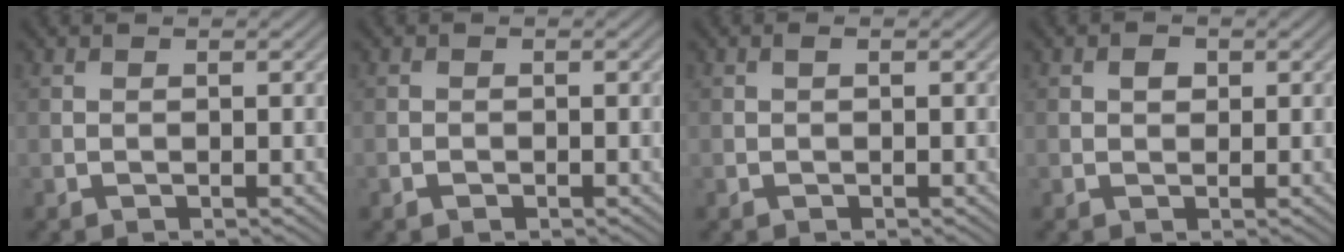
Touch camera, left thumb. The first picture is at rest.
{"total": 1.0, "force": [-0.6, 0.6, 0.5], "torque": [-0.008, -0.001, -0.011]}
{"total": 0.6, "force": [-0.1, 0.3, 0.5], "torque": [-0.010, 0.002, -0.001]}
{"total": 1.3, "force": [0.4, 1.0, 0.8], "torque": [-0.012, 0.000, 0.003]}